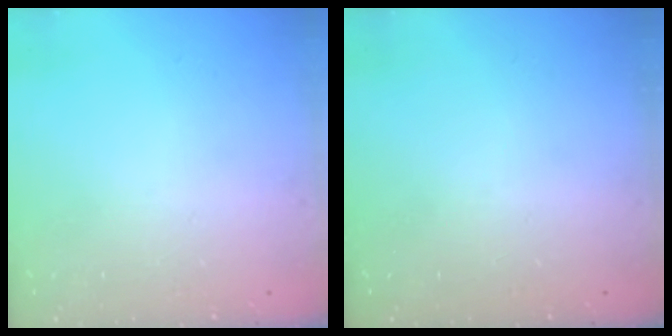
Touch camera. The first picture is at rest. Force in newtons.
{"total": 0.0}